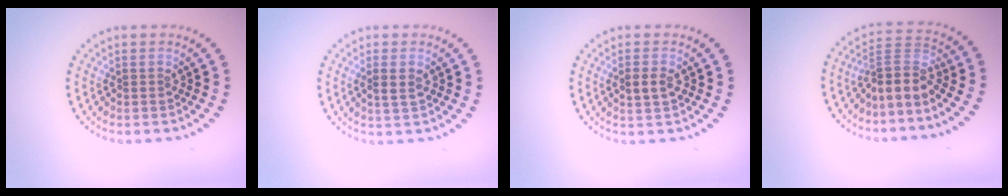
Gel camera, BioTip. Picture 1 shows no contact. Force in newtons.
{"total": 1.1, "press": 1.1, "slide": 0.3}
{"total": 1.9, "press": 1.9, "slide": 0.1}
{"total": 3.5, "press": 2.7, "slide": 2.2}